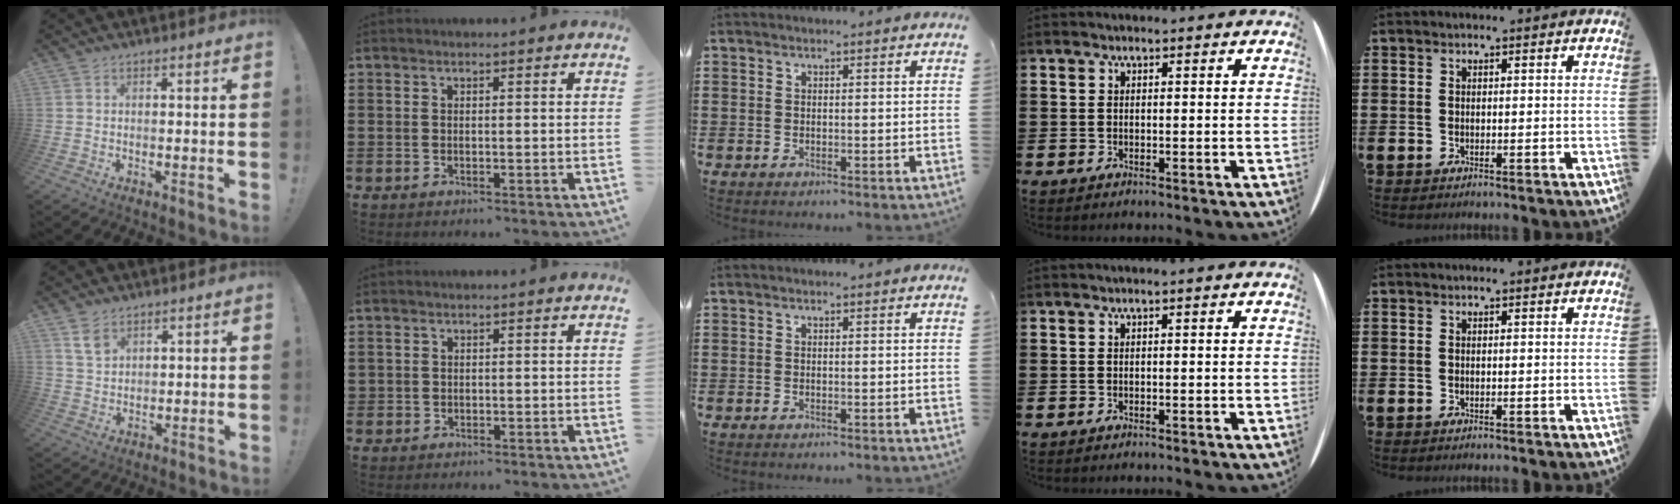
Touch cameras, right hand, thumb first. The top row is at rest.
{"thumb": {"total": 5.2, "force": [3.3, 3.4, 2.1], "torque": [-0.033, -0.016, 0.063]}, "index": {"total": 0.6, "force": [0.2, 0.6, -0.1], "torque": [0.002, 0.006, 0.003]}}